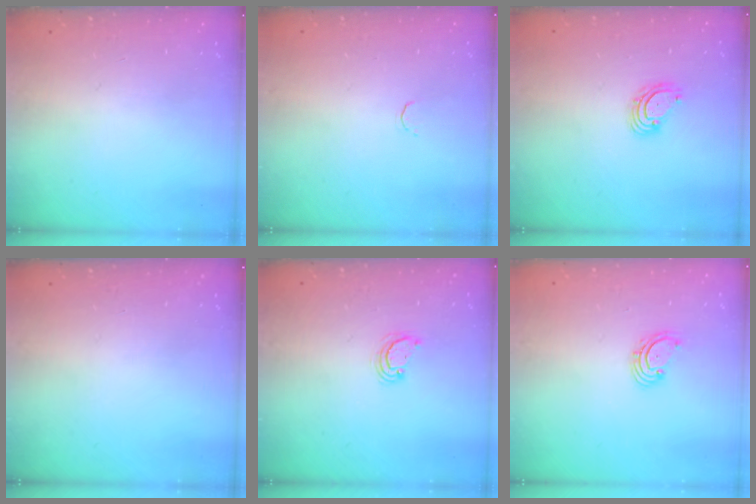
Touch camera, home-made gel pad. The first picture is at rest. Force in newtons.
{"total": 1.7, "press": 1.6, "slide": 0.5}
{"total": 4.0, "press": 4.0, "slide": 0.5}
{"total": 0.0}
{"total": 3.0, "press": 3.0, "slide": 0.2}
{"total": 1.8, "press": 1.7, "slide": 0.7}